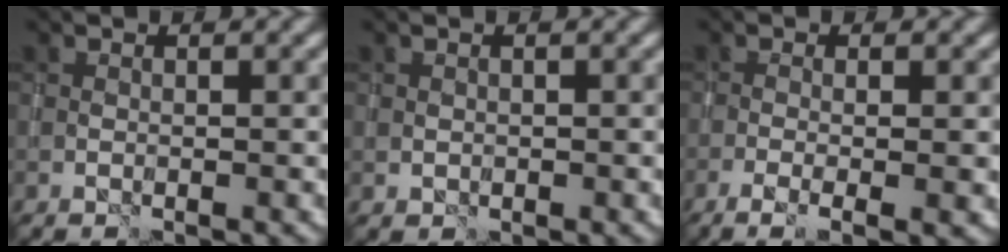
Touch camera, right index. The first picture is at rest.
{"total": 0.6, "force": [0.0, 0.6, 0.1], "torque": [0.001, -0.004, 0.002]}
{"total": 4.6, "force": [-1.2, 1.4, 4.2], "torque": [-0.061, -0.007, -0.021]}